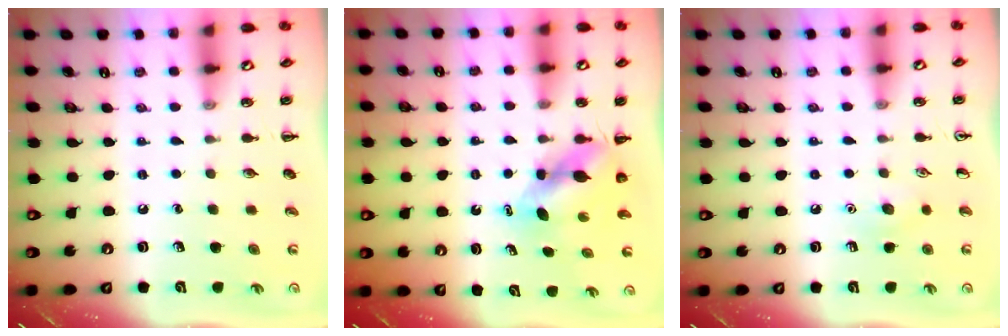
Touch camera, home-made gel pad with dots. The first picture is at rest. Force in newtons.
{"total": 5.6, "press": 5.6, "slide": 0.3}
{"total": 6.8, "press": 6.5, "slide": 2.1}